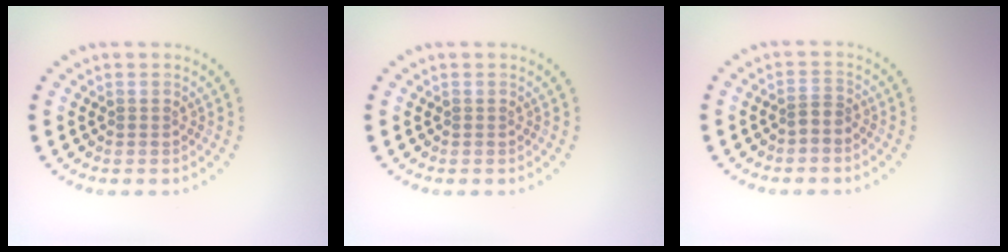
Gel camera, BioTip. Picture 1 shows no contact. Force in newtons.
{"total": 0.0}
{"total": 1.3, "press": 0.9, "slide": 1.0}